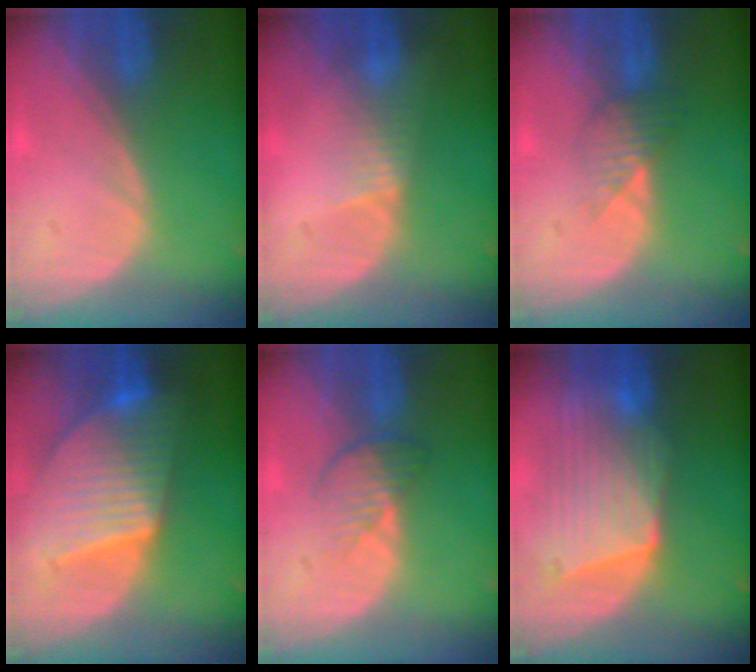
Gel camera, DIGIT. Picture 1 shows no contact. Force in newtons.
{"total": 2.3, "press": 2.1, "slide": 1.0}
{"total": 3.5, "press": 3.1, "slide": 1.6}
{"total": 10.1, "press": 10.1, "slide": 0.7}
{"total": 3.7, "press": 3.2, "slide": 1.9}
{"total": 9.7, "press": 8.8, "slide": 4.1}